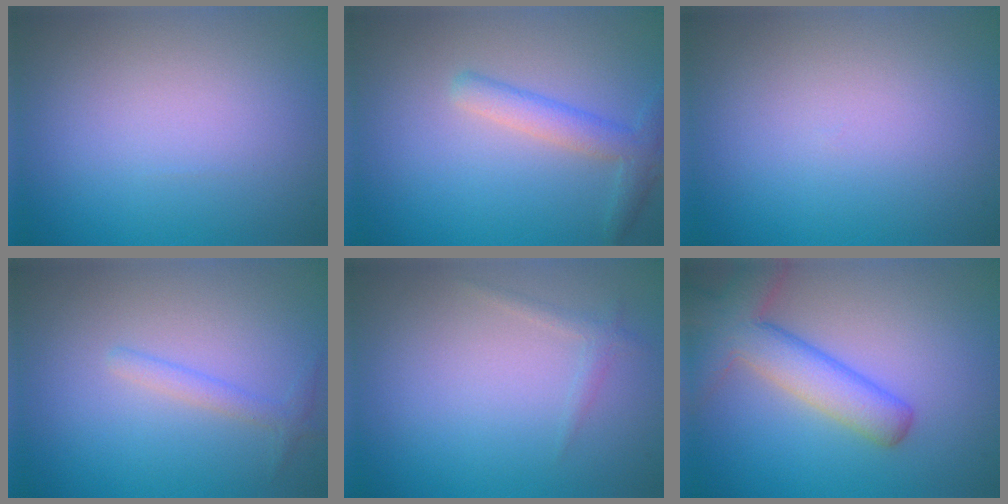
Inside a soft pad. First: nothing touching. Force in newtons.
{"total": 2.9, "press": 2.9, "slide": 0.1}
{"total": 0.0}
{"total": 1.4, "press": 1.4, "slide": 0.1}
{"total": 0.9, "press": 0.9, "slide": 0.0}
{"total": 6.1, "press": 6.1, "slide": 0.4}